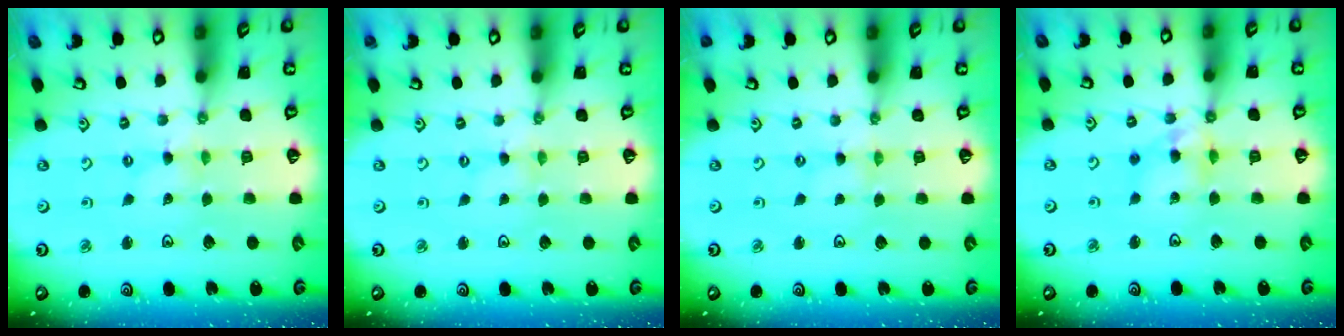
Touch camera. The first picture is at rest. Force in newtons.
{"total": 0.0}
{"total": 0.0}
{"total": 9.6, "press": 9.5, "slide": 0.9}